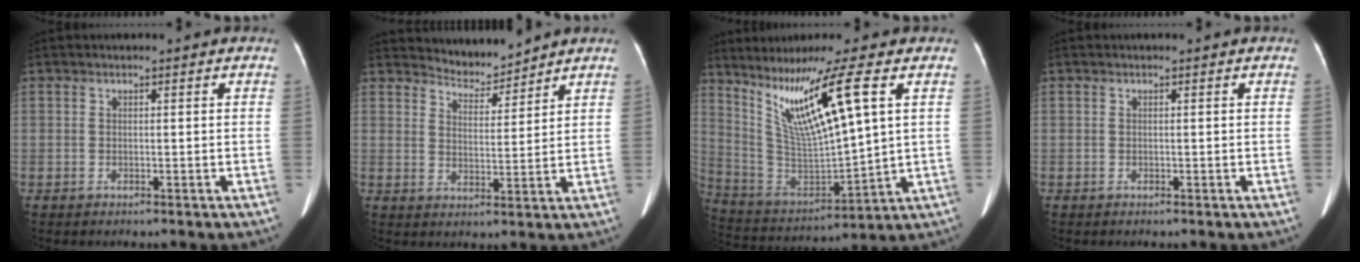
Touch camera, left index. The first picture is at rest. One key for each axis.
{"total": 4.6, "fx": 4.6, "fy": 0.3, "fz": -0.5, "tx": 0.003, "ty": 0.000, "tz": 0.080}
{"total": 14.8, "fx": 7.0, "fy": 0.5, "fz": 13.0, "tx": -0.259, "ty": -0.008, "tz": 0.141}
{"total": 0.0}